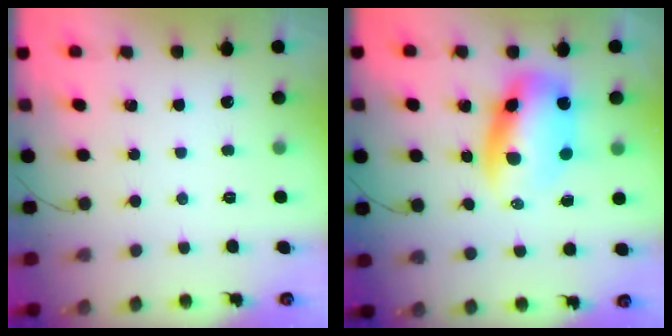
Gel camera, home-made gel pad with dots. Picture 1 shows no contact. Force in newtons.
{"total": 9.5, "press": 9.3, "slide": 2.3}